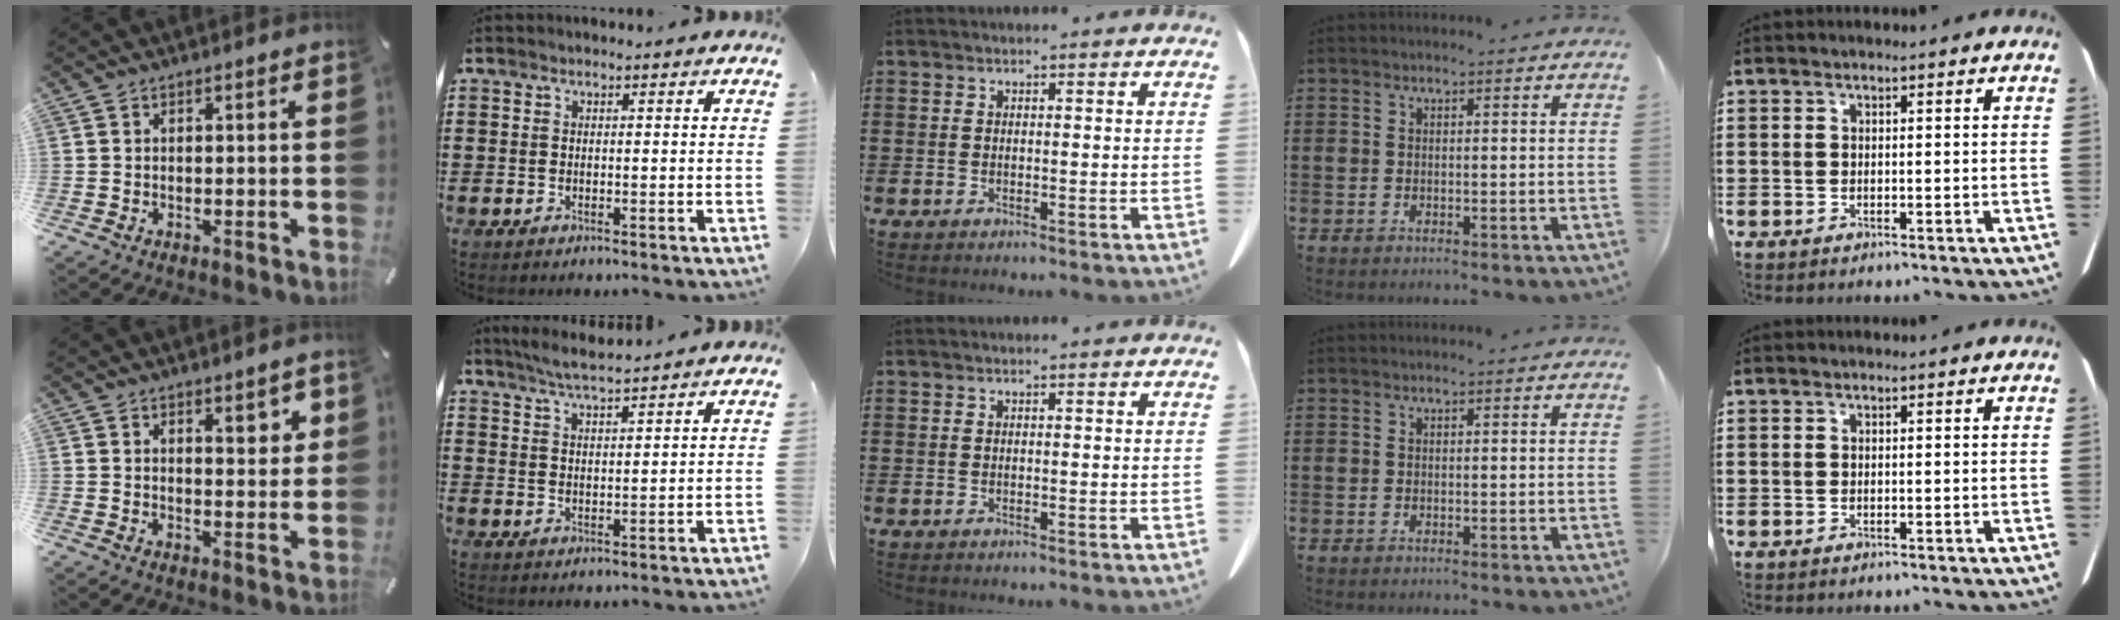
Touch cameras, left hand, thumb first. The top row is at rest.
{"thumb": {"total": 4.9, "force": [3.0, 2.4, 3.0], "torque": [-0.025, -0.016, 0.045]}, "index": {"total": 4.5, "force": [4.1, 0.0, 1.7], "torque": [-0.045, -0.008, 0.074]}}